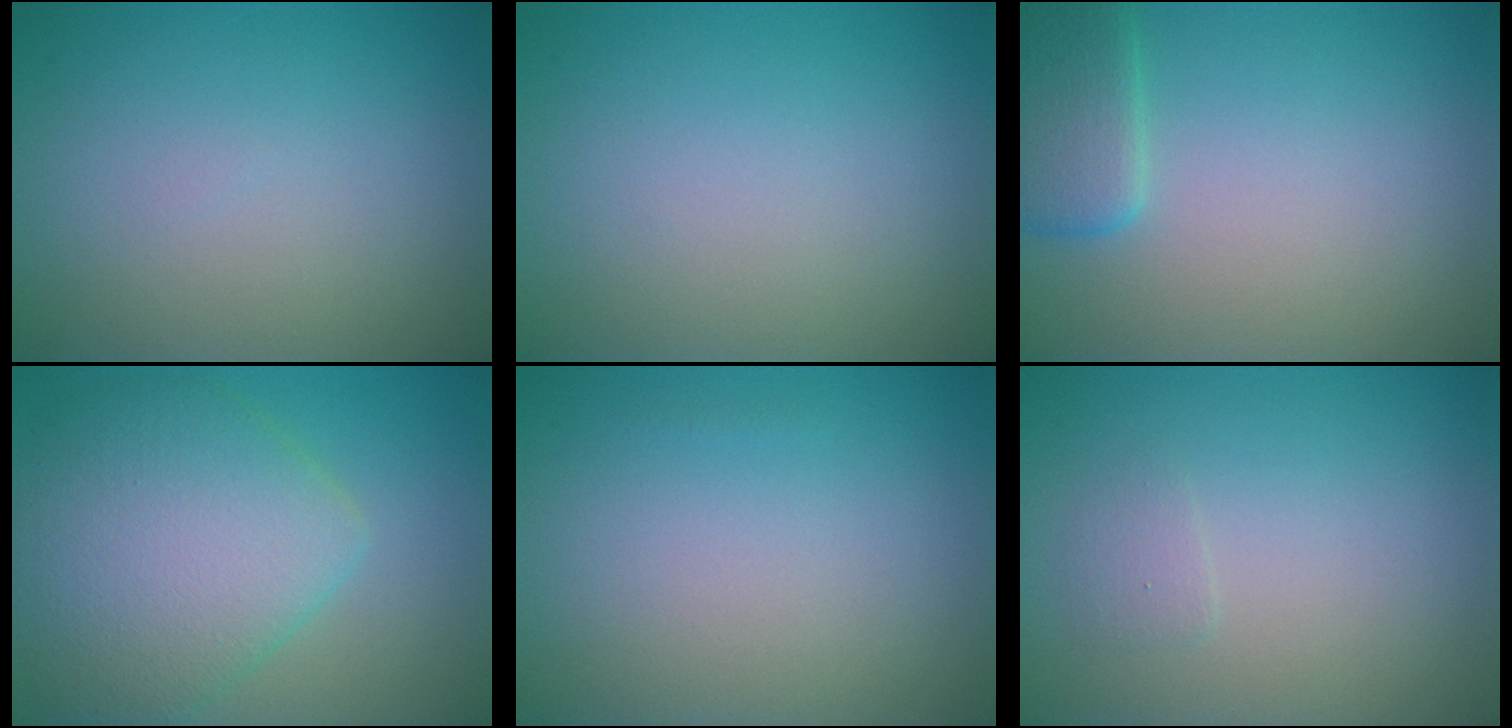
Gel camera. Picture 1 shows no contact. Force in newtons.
{"total": 0.0}
{"total": 3.1, "press": 3.1, "slide": 0.2}
{"total": 7.7, "press": 7.7, "slide": 0.2}
{"total": 0.0}
{"total": 0.8, "press": 0.8, "slide": 0.0}